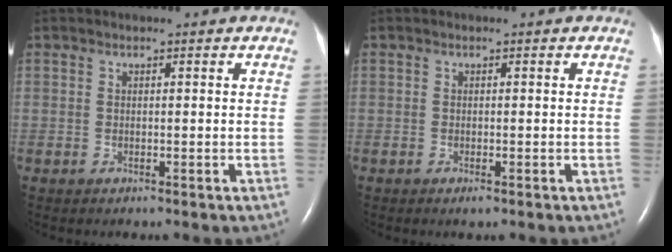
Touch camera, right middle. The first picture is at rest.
{"total": 0.7, "force": [-0.4, 0.1, 0.6], "torque": [-0.012, -0.003, -0.005]}